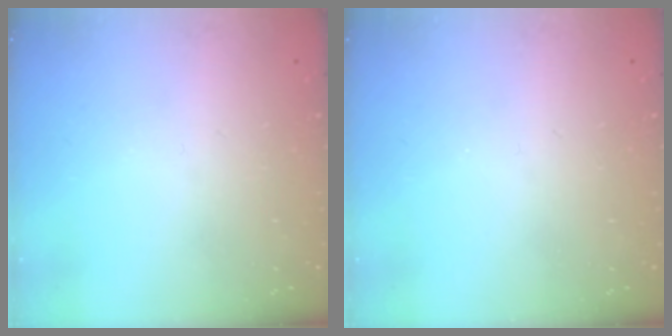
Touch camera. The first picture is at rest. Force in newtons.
{"total": 0.0}